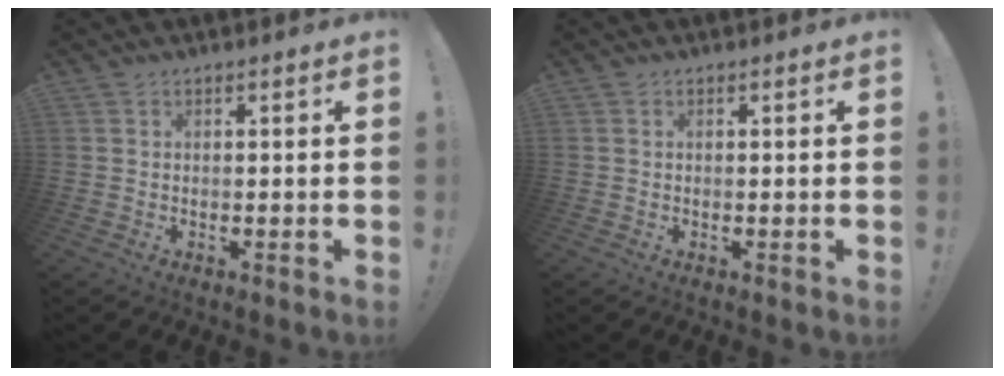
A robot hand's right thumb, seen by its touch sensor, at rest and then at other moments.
{"total": 0.0}